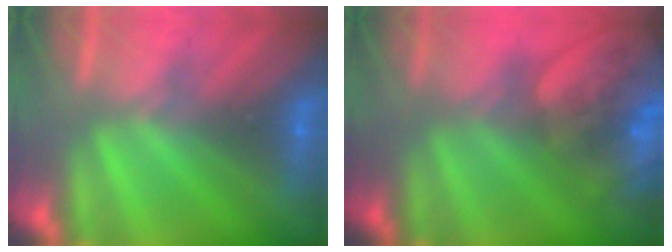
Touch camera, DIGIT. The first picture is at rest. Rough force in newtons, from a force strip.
{"total": 5.7}